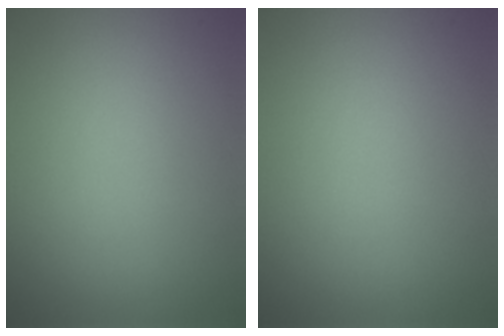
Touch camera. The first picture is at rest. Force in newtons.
{"total": 0.0}